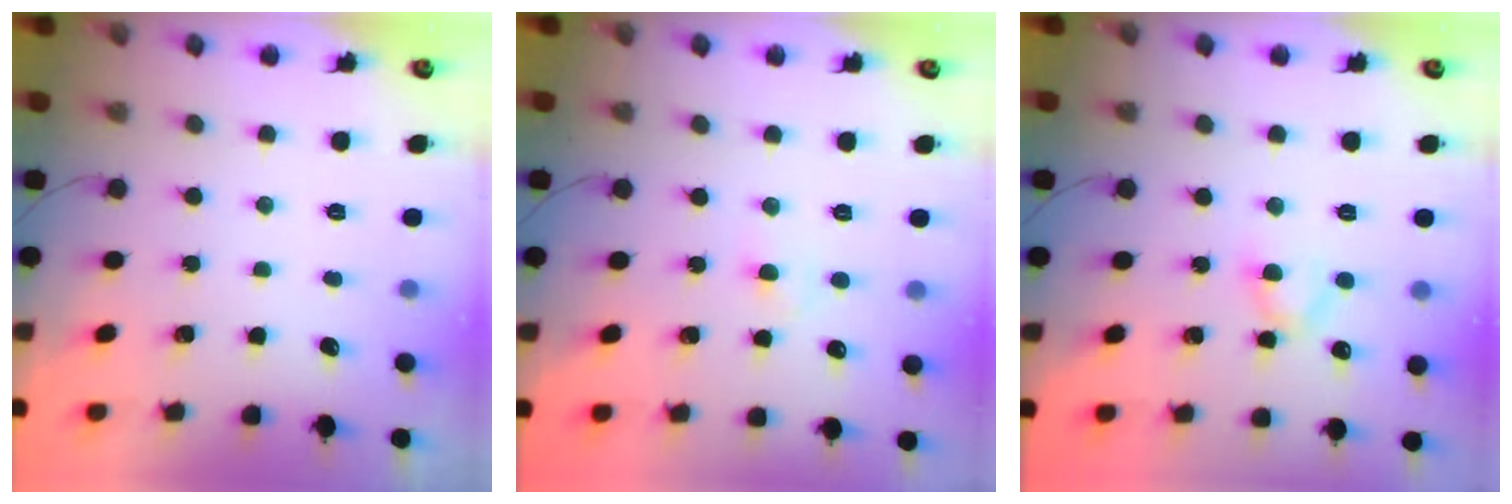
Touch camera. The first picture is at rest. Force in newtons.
{"total": 2.4, "press": 2.3, "slide": 0.9}
{"total": 3.7, "press": 3.5, "slide": 1.1}